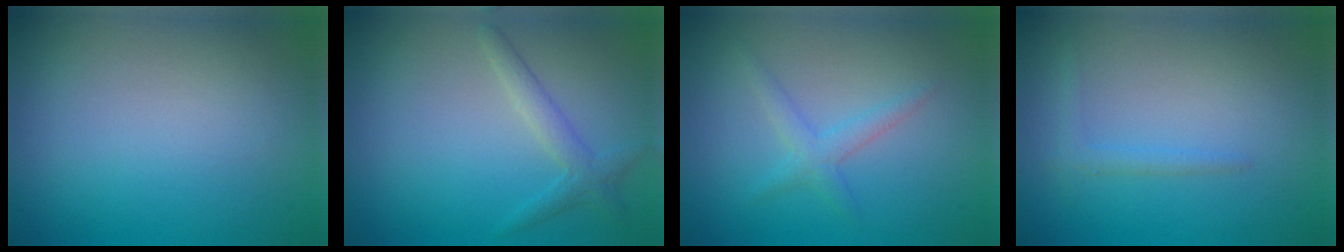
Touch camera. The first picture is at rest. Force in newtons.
{"total": 1.9, "press": 1.9, "slide": 0.1}
{"total": 1.8, "press": 1.8, "slide": 0.1}
{"total": 1.1, "press": 1.1, "slide": 0.1}